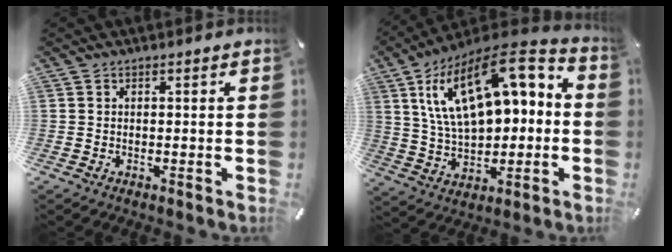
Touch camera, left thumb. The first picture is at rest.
{"total": 20.7, "force": [7.6, 12.3, 14.7], "torque": [-0.272, -0.036, 0.130]}